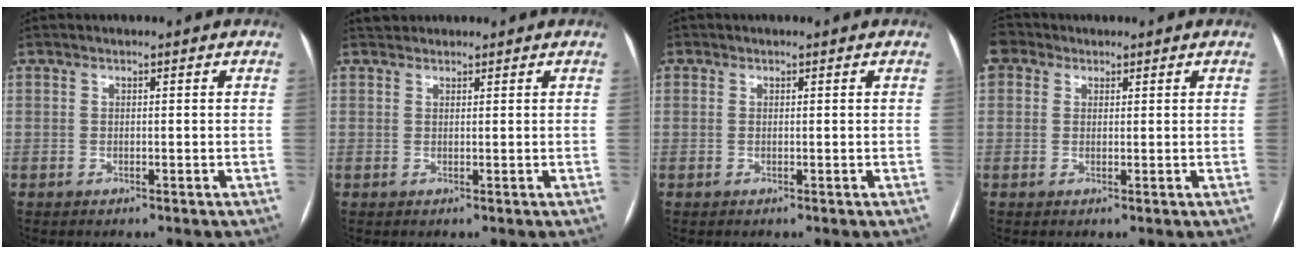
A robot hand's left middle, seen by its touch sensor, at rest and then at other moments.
{"total": 1.6, "force": [1.5, 0.7, -0.1], "torque": [0.000, 0.019, 0.025]}
{"total": 0.0}
{"total": 3.5, "force": [1.7, 2.8, 1.1], "torque": [-0.025, 0.023, 0.032]}